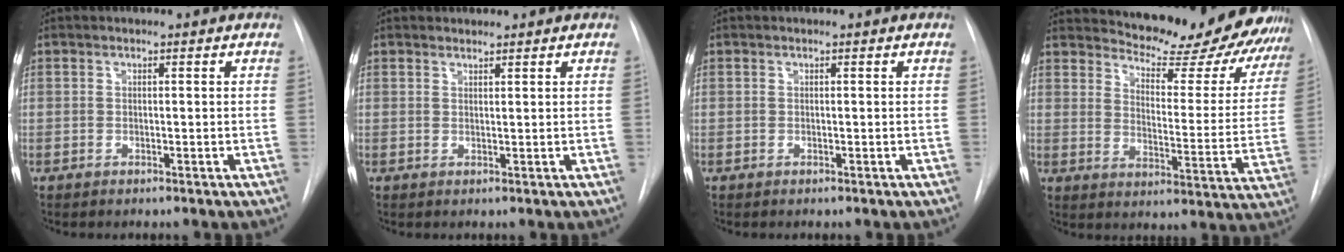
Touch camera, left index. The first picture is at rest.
{"total": 0.9, "force": [0.9, 0.3, -0.1], "torque": [-0.002, 0.000, 0.015]}
{"total": 0.0}
{"total": 25.4, "force": [23.4, 5.2, 8.3], "torque": [-0.119, -0.097, 0.278]}